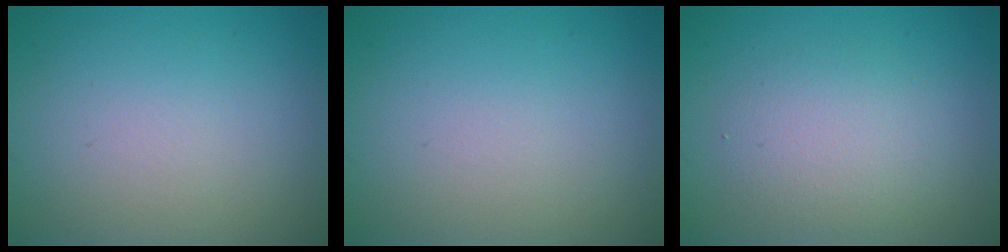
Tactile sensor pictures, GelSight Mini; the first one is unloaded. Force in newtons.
{"total": 0.0}
{"total": 3.1, "press": 3.1, "slide": 0.2}